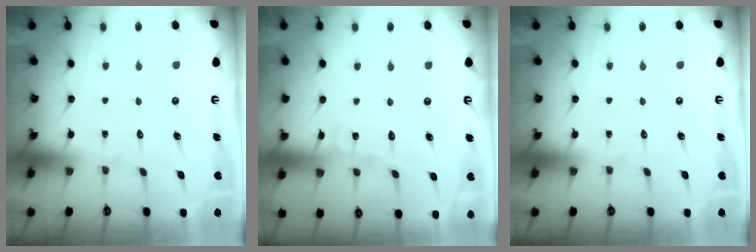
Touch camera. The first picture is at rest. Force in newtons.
{"total": 5.7, "press": 5.7, "slide": 0.6}
{"total": 0.0}